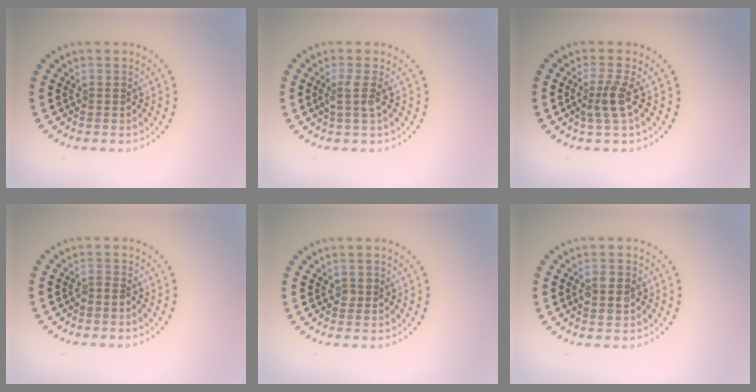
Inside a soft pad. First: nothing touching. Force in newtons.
{"total": 1.8, "press": 1.4, "slide": 1.2}
{"total": 2.3, "press": 1.8, "slide": 1.4}
{"total": 0.6, "press": 0.3, "slide": 0.6}
{"total": 1.0, "press": 1.0, "slide": 0.2}
{"total": 2.0, "press": 2.0, "slide": 0.2}